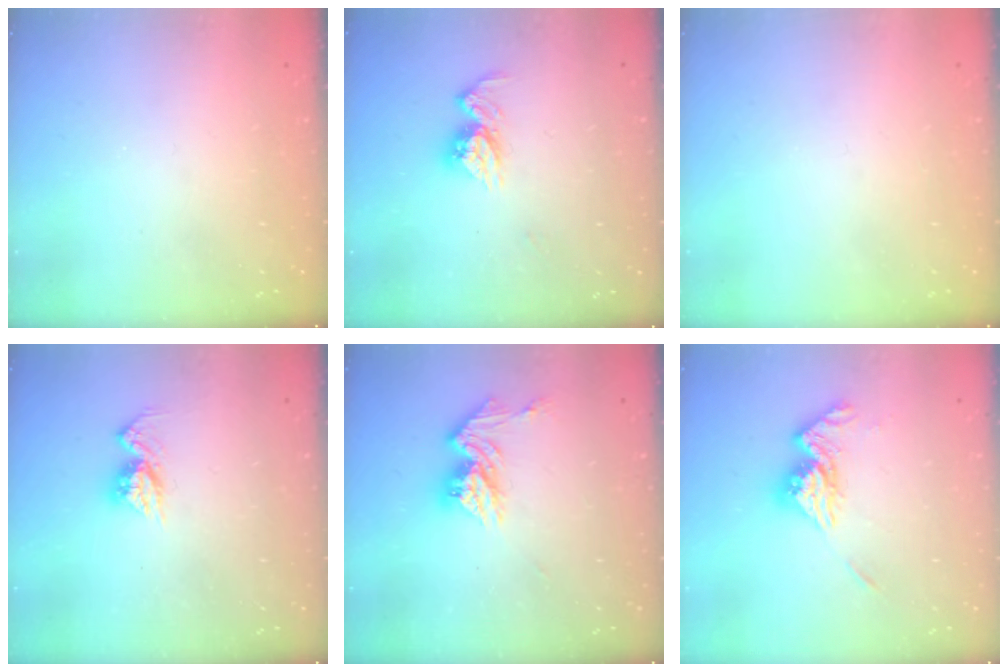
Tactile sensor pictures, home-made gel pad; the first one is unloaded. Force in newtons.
{"total": 10.0, "press": 10.0, "slide": 0.8}
{"total": 0.0}
{"total": 8.1, "press": 8.1, "slide": 0.8}
{"total": 11.2, "press": 11.2, "slide": 0.9}
{"total": 12.3, "press": 12.3, "slide": 1.3}